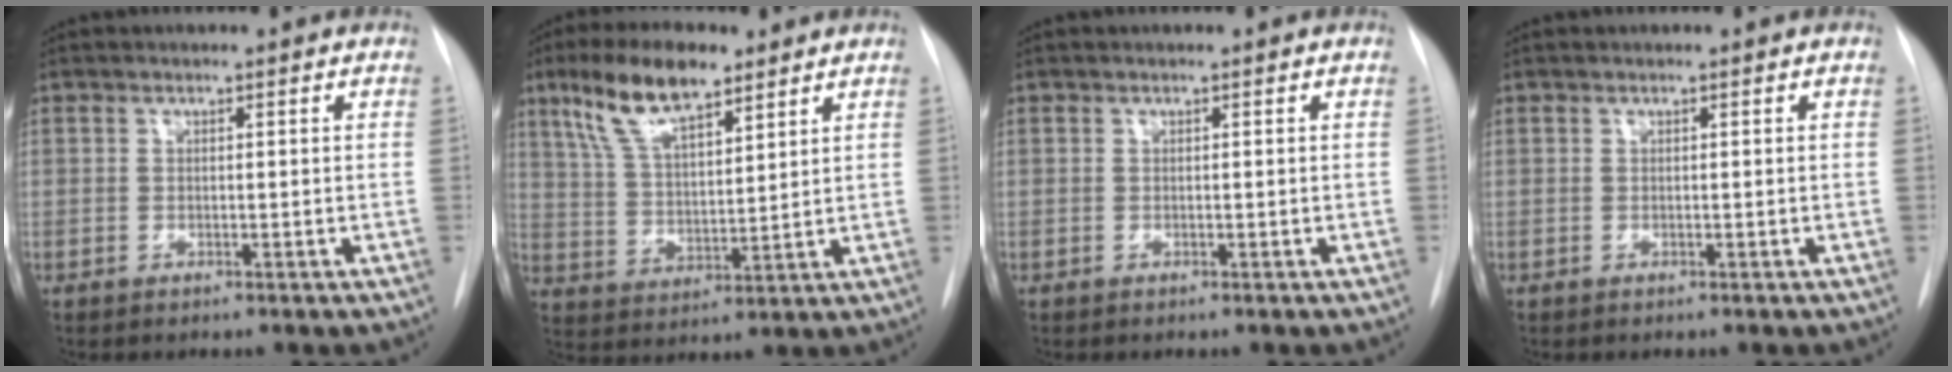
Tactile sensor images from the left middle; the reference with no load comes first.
{"total": 12.1, "force": [7.8, 3.7, 8.4], "torque": [-0.168, 0.018, 0.151]}
{"total": 0.0}
{"total": 0.0}